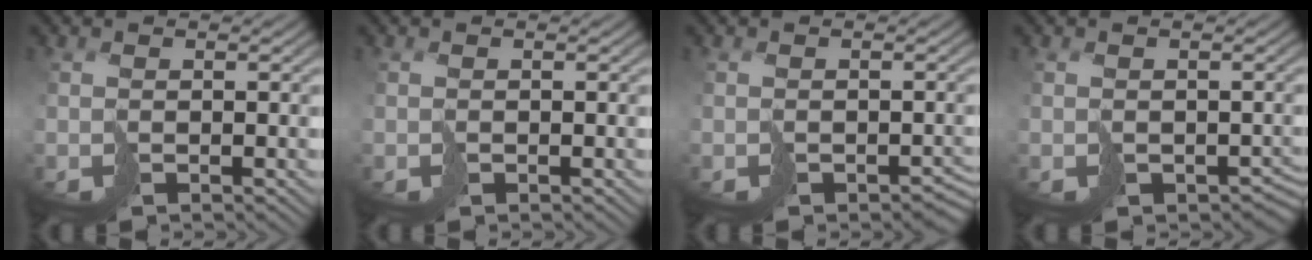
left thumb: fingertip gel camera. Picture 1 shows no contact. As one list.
[{"total": 0.0}, {"total": 2.3, "force": [-1.3, 1.2, 1.4], "torque": [-0.016, -0.008, -0.015]}, {"total": 2.6, "force": [-1.0, 1.9, 1.4], "torque": [-0.024, -0.018, -0.012]}]